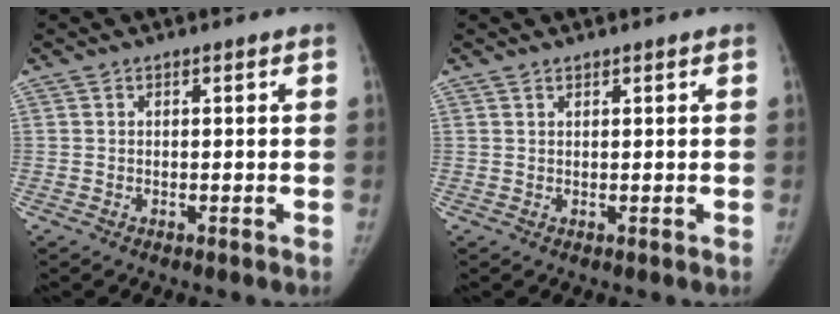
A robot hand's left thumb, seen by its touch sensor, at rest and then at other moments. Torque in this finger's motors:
{"motor_torque": [-0.45, -0.27, -0.20, -0.02, 0.04]}